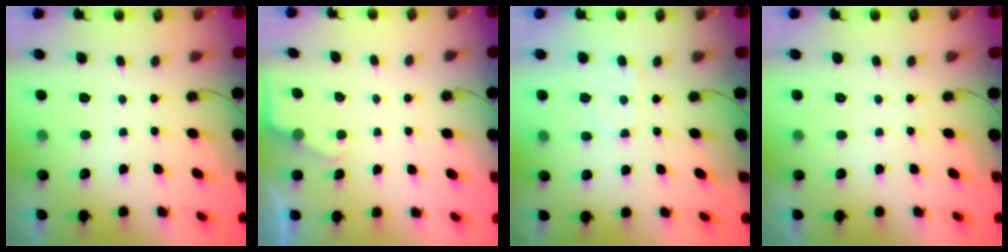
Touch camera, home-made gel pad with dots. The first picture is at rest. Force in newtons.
{"total": 2.1, "press": 2.1, "slide": 0.3}
{"total": 6.6, "press": 6.6, "slide": 0.7}
{"total": 0.0}